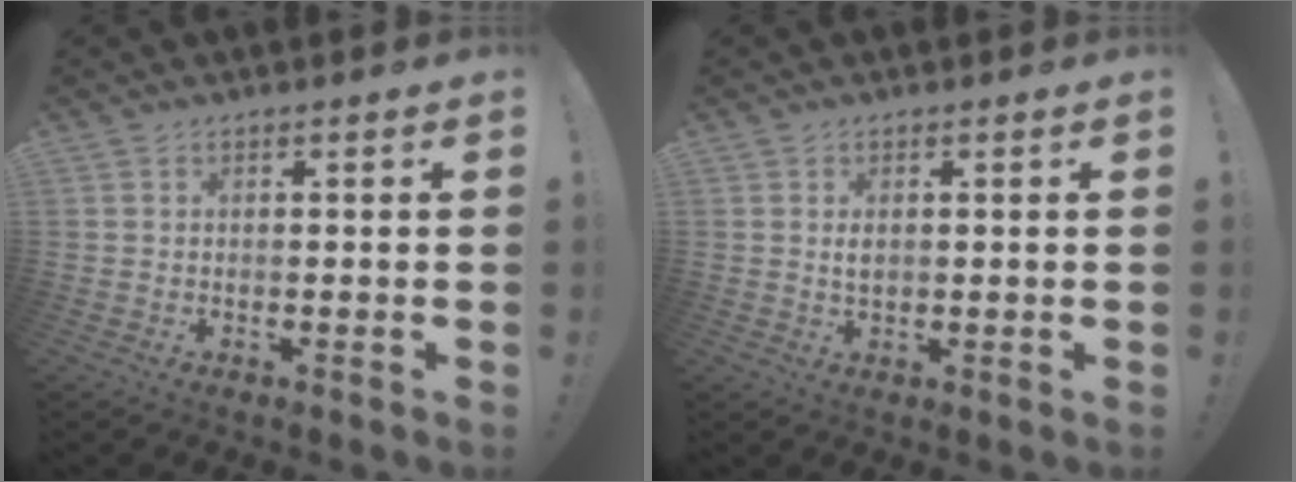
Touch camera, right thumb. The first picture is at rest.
{"total": 1.9, "force": [0.5, 1.1, 1.5], "torque": [-0.018, -0.003, 0.006]}